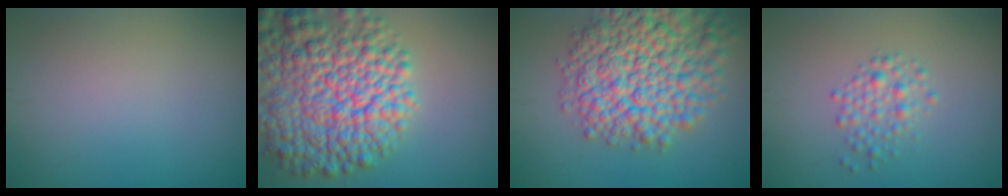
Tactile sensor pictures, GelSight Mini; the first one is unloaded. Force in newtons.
{"total": 11.6, "press": 11.6, "slide": 0.6}
{"total": 10.8, "press": 10.8, "slide": 0.4}
{"total": 2.0, "press": 2.0, "slide": 0.0}